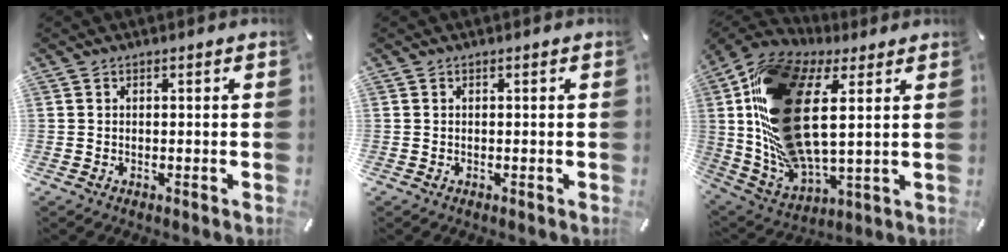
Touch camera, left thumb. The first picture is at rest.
{"total": 0.0}
{"total": 22.6, "force": [6.1, 12.3, 18.0], "torque": [-0.385, -0.027, 0.109]}